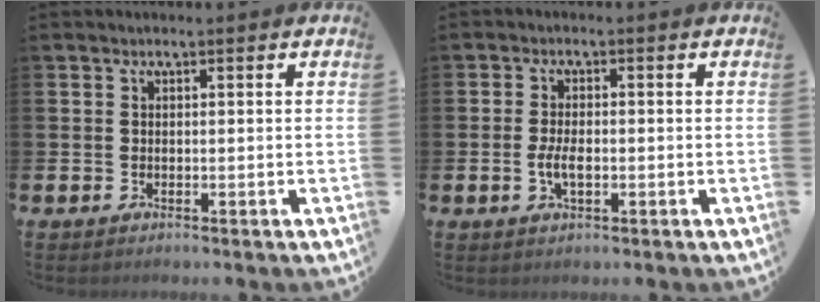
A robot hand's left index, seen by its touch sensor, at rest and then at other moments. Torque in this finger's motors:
{"motor_torque": [0.74, 0.28, 0.11, 0.11]}